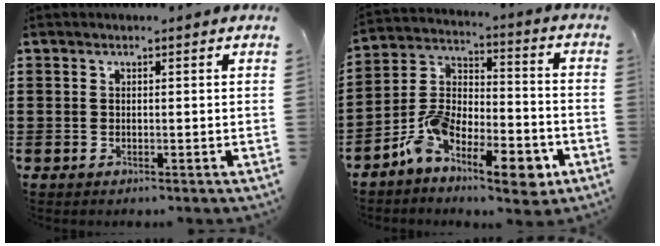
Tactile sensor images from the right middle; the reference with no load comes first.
{"total": 12.2, "force": [-7.5, 5.8, 7.7], "torque": [-0.154, 0.025, -0.140]}